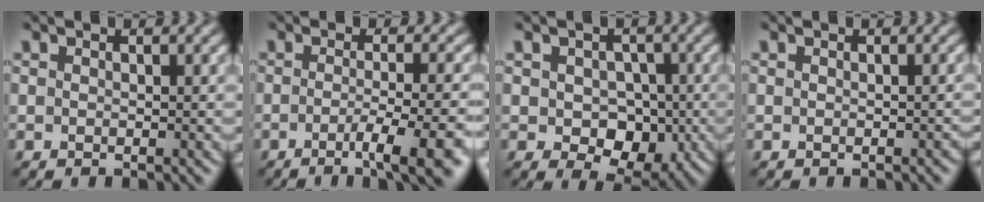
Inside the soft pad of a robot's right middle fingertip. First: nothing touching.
{"total": 6.8, "force": [-2.9, 1.4, 6.0], "torque": [-0.076, -0.005, -0.045]}
{"total": 5.4, "force": [-0.9, 3.9, 3.6], "torque": [-0.056, -0.006, -0.013]}
{"total": 0.6, "force": [-0.2, 0.1, 0.5], "torque": [-0.005, 0.002, -0.003]}